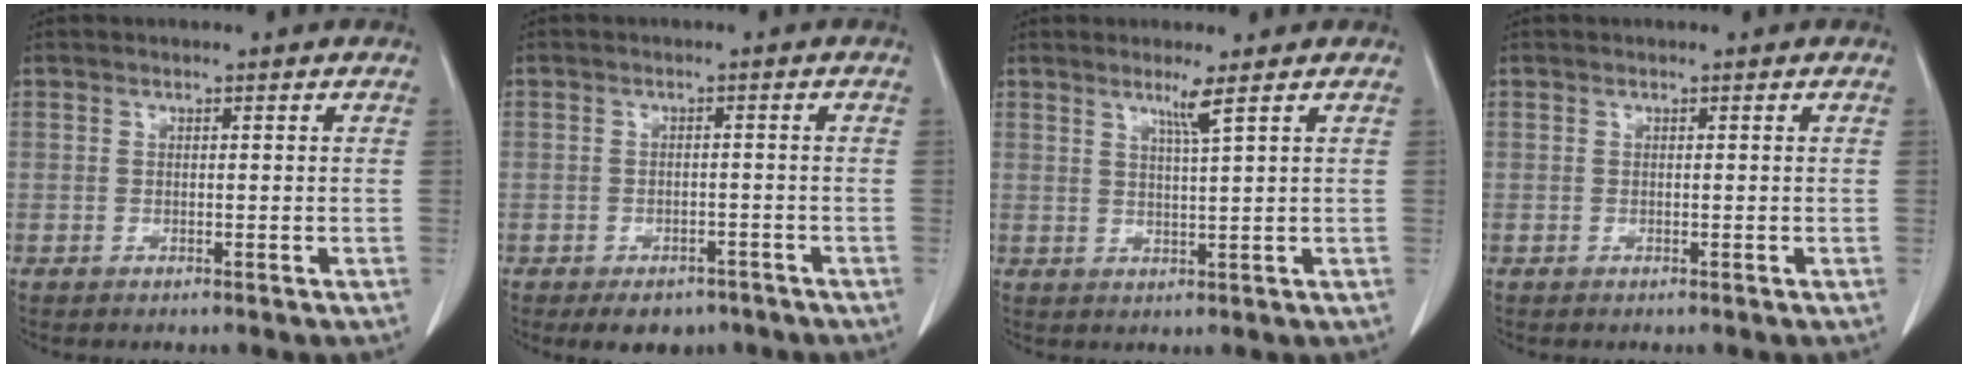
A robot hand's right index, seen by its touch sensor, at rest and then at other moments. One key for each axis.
{"total": 6.0, "fx": -4.5, "fy": 3.4, "fz": 2.1, "tx": -0.023, "ty": 0.004, "tz": -0.058}
{"total": 2.9, "fx": 1.8, "fy": -1.0, "fz": 2.0, "tx": -0.040, "ty": -0.010, "tz": 0.038}
{"total": 0.0}